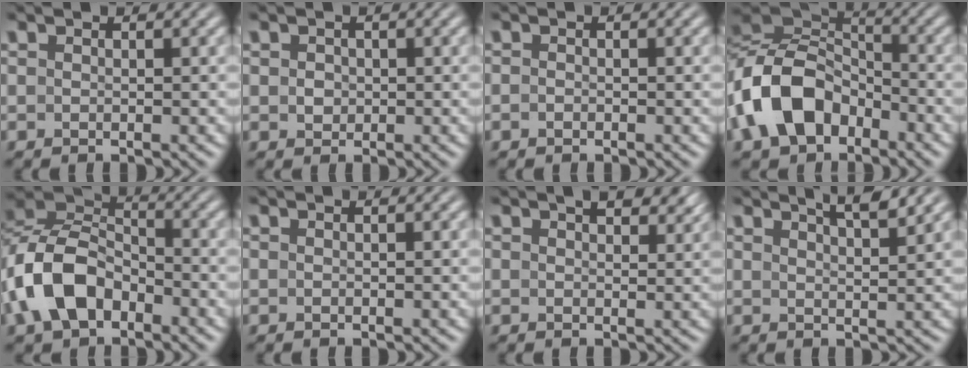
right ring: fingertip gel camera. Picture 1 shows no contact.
{"total": 0.8, "force": [0.1, 0.7, 0.4], "torque": [-0.007, -0.003, 0.009]}
{"total": 0.6, "force": [-0.5, 0.1, 0.1], "torque": [-0.006, -0.006, -0.008]}
{"total": 9.2, "force": [-1.7, 7.1, 5.6], "torque": [-0.140, -0.027, -0.022]}
{"total": 7.6, "force": [-1.9, 5.7, 4.7], "torque": [-0.122, -0.014, -0.030]}
{"total": 0.0}
{"total": 3.0, "force": [2.1, 1.1, 1.9], "torque": [-0.015, 0.006, 0.031]}
{"total": 4.0, "force": [3.4, 0.3, 2.1], "torque": [-0.023, 0.003, 0.058]}